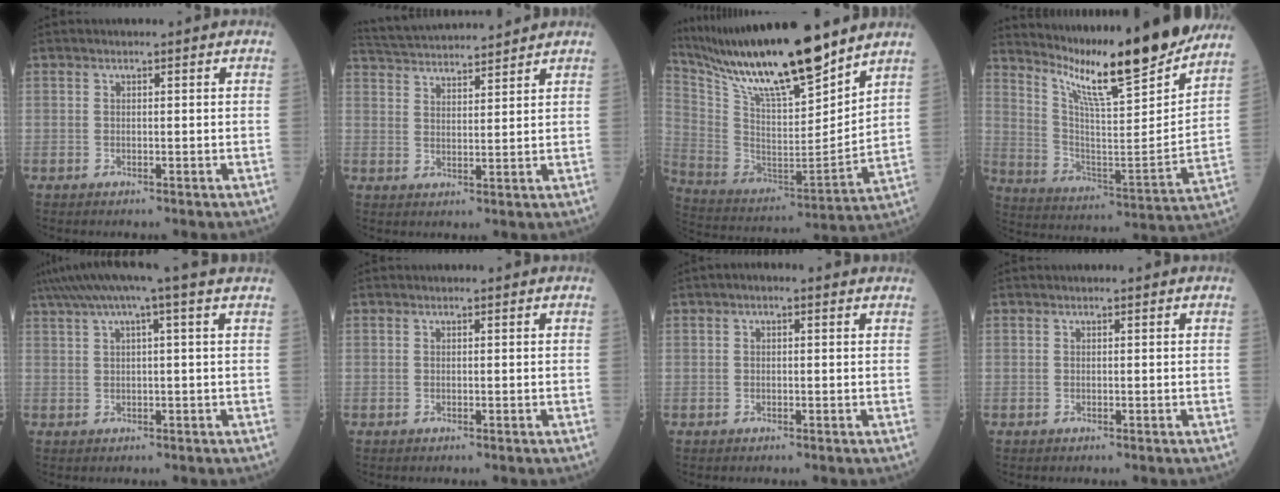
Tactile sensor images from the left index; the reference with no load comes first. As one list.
[{"total": 12.6, "force": [12.0, 0.8, 3.7], "torque": [-0.080, 0.031, 0.194]}, {"total": 22.0, "force": [18.0, 2.4, 12.4], "torque": [-0.230, -0.008, 0.326]}, {"total": 21.5, "force": [18.1, 0.7, 11.5], "torque": [-0.192, -0.047, 0.279]}, {"total": 7.8, "force": [5.3, -1.0, 5.6], "torque": [-0.094, 0.042, 0.077]}, {"total": 0.0}, {"total": 1.6, "force": [0.8, 0.5, 1.3], "torque": [-0.025, 0.014, 0.005]}, {"total": 0.0}]